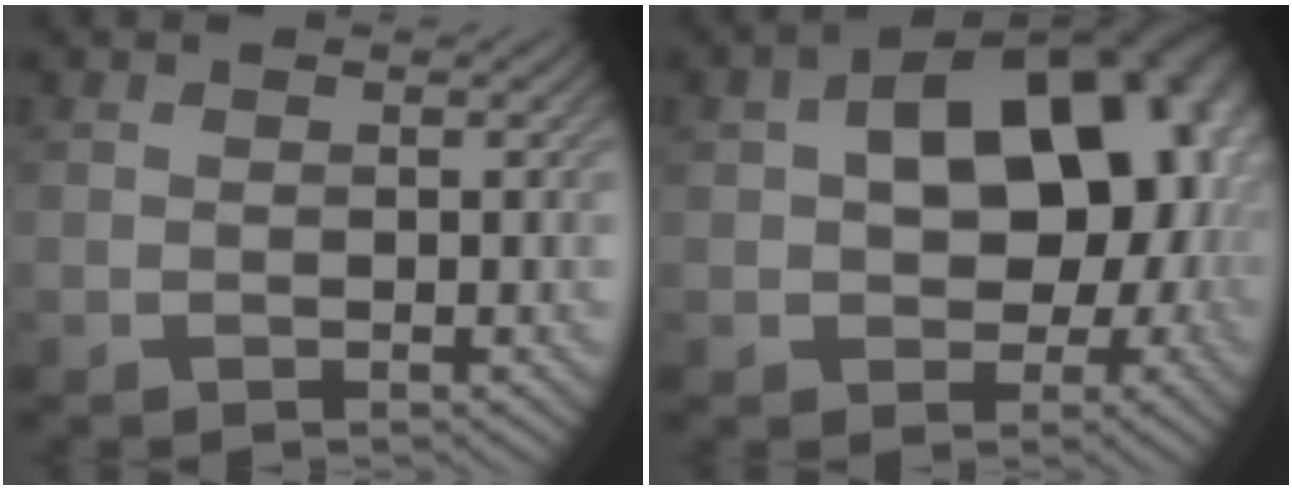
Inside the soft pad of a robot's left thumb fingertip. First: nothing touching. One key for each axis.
{"total": 15.8, "fx": 1.1, "fy": 10.8, "fz": 11.6, "tx": -0.112, "ty": 0.010, "tz": 0.014}